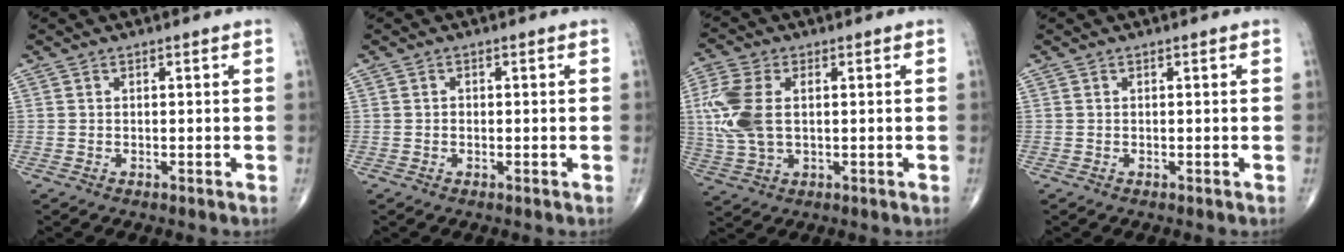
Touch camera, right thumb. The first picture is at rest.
{"total": 0.5, "force": [-0.1, 0.4, 0.3], "torque": [-0.006, 0.000, -0.003]}
{"total": 10.8, "force": [1.2, 6.3, 8.7], "torque": [-0.218, 0.004, 0.025]}
{"total": 0.0}